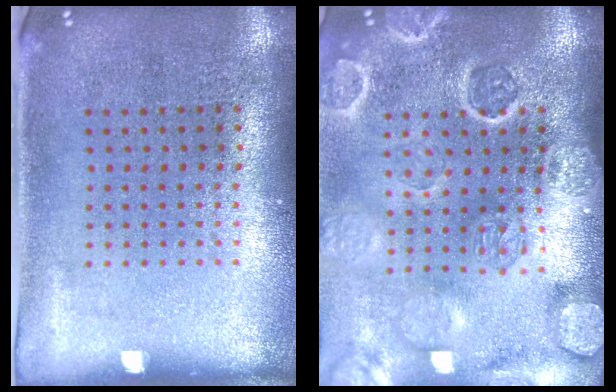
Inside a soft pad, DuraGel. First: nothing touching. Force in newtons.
{"total": 3.7, "press": 3.2, "slide": 1.8}